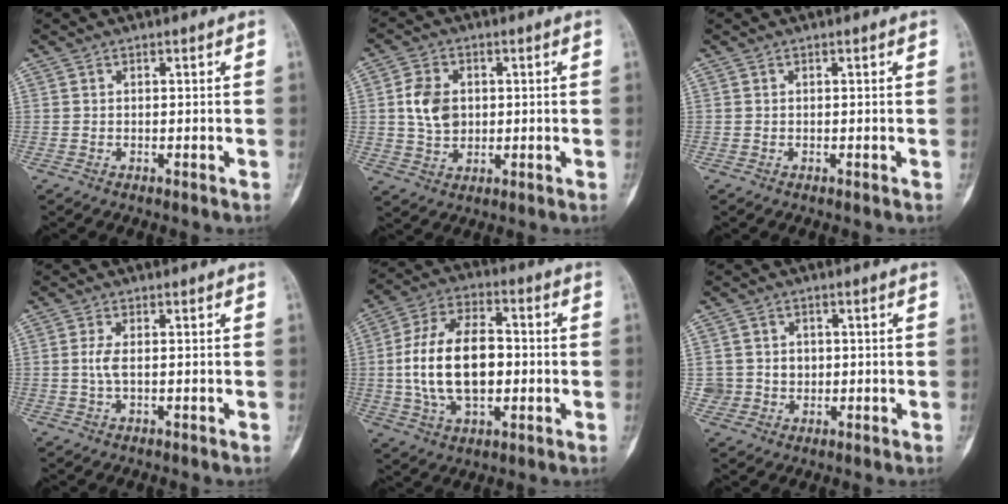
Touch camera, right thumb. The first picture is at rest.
{"total": 7.5, "force": [1.0, 5.6, 4.9], "torque": [-0.077, -0.002, 0.020]}
{"total": 0.0}
{"total": 2.3, "force": [0.0, 0.8, 2.2], "torque": [-0.057, 0.002, 0.001]}
{"total": 17.1, "force": [-0.6, 9.7, 14.0], "torque": [-0.254, 0.021, -0.010]}
{"total": 4.8, "force": [0.4, 4.7, 1.0], "torque": [0.010, 0.006, 0.010]}